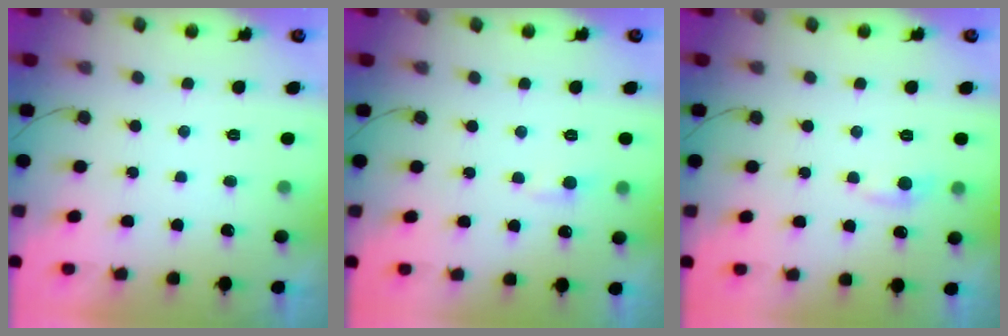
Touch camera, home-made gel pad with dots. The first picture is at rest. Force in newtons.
{"total": 3.8, "press": 3.7, "slide": 0.5}
{"total": 4.9, "press": 4.9, "slide": 0.7}